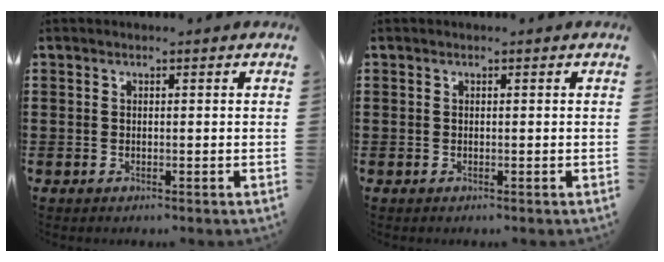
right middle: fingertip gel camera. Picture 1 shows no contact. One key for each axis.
{"total": 0.0}